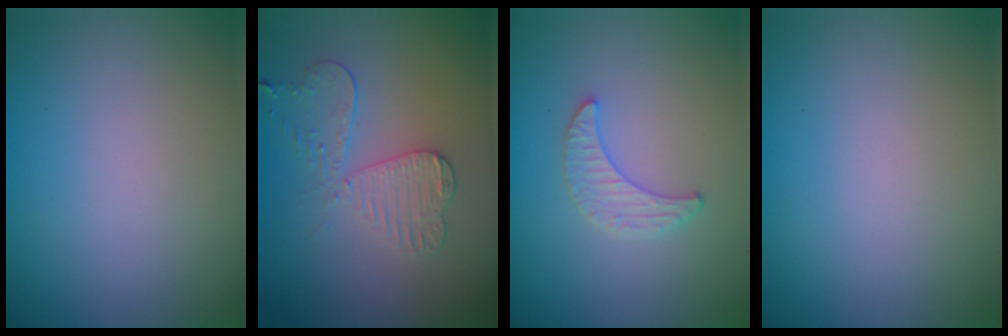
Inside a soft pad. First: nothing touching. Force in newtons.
{"total": 3.7, "press": 3.3, "slide": 1.5}
{"total": 2.2, "press": 2.2, "slide": 0.5}
{"total": 0.0}